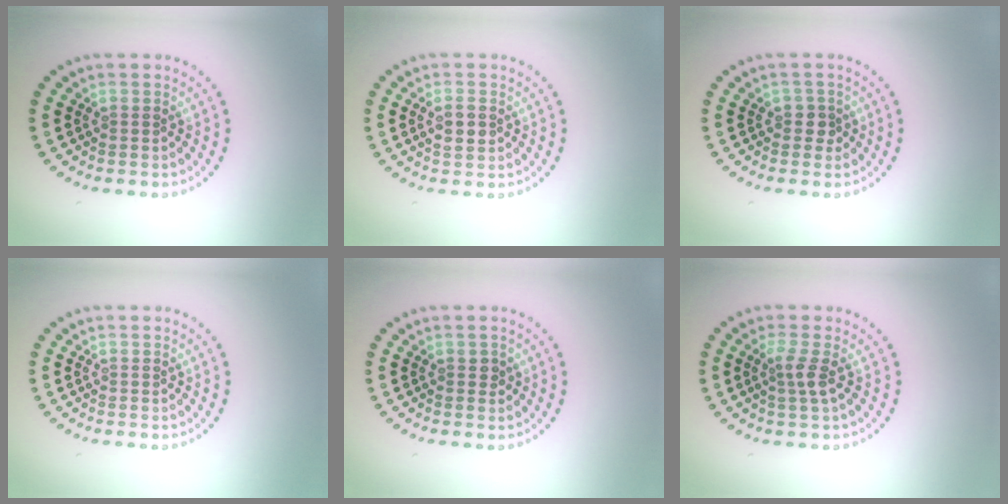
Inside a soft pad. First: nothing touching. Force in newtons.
{"total": 1.9, "press": 1.9, "slide": 0.4}
{"total": 1.3, "press": 1.1, "slide": 0.7}
{"total": 0.0}
{"total": 0.8, "press": 0.8, "slide": 0.2}
{"total": 1.8, "press": 1.3, "slide": 1.1}